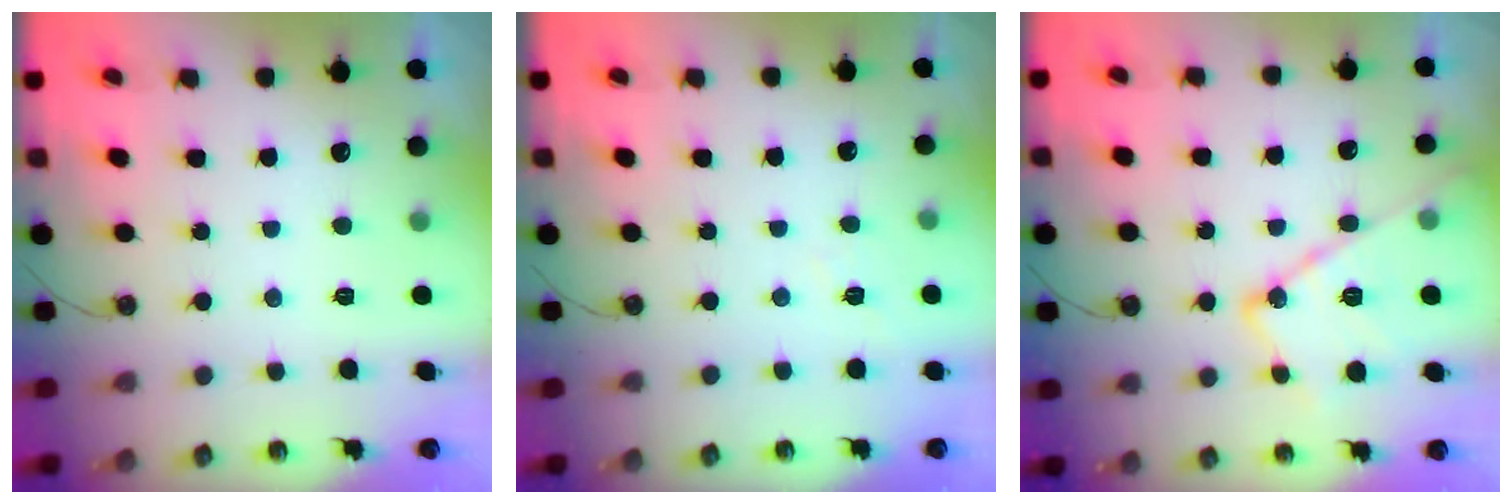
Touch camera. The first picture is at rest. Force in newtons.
{"total": 3.6, "press": 3.6, "slide": 0.4}
{"total": 17.3, "press": 17.3, "slide": 1.5}